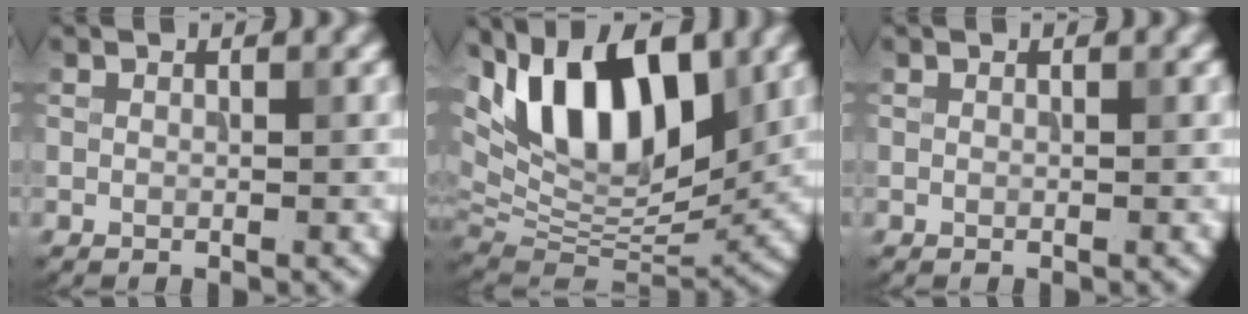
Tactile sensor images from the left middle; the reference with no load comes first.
{"total": 13.0, "force": [6.0, 6.3, 9.7], "torque": [-0.148, 0.018, 0.096]}
{"total": 0.0}